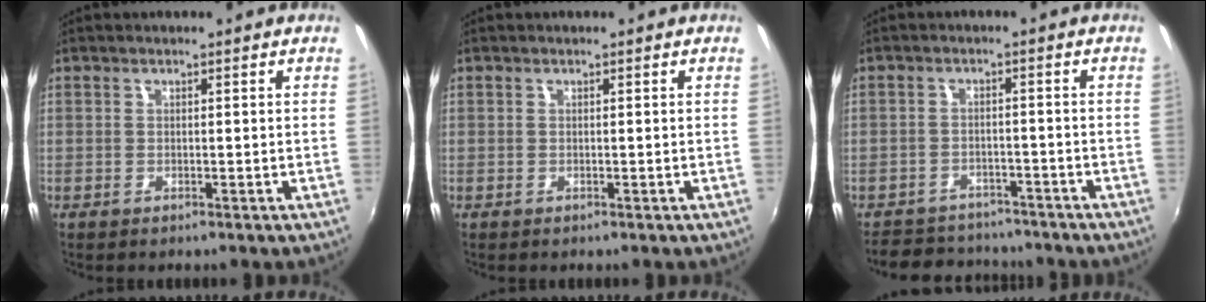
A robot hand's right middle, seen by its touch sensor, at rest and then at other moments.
{"total": 0.0}
{"total": 10.6, "force": [-9.3, 4.2, 2.6], "torque": [-0.072, 0.014, -0.131]}